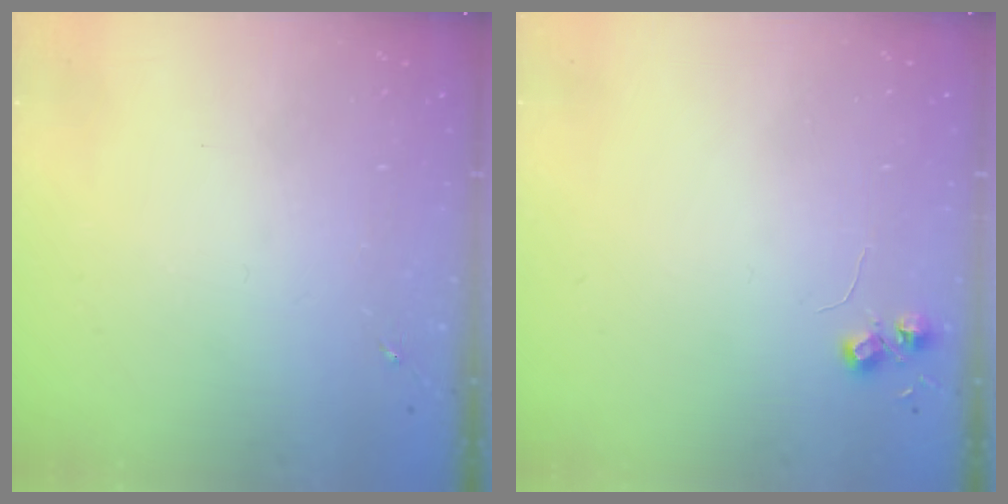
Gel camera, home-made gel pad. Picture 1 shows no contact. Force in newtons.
{"total": 5.2, "press": 5.2, "slide": 0.7}